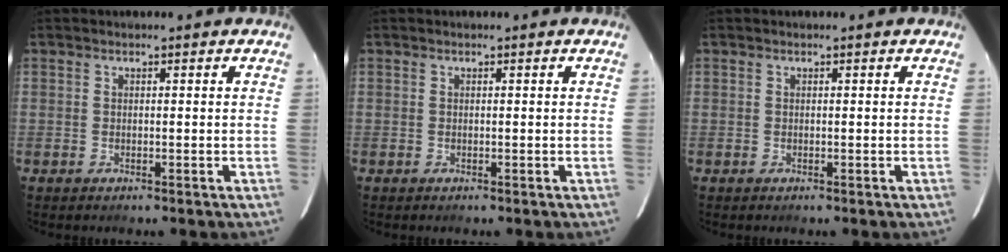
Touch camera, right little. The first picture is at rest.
{"total": 0.0}
{"total": 0.0}